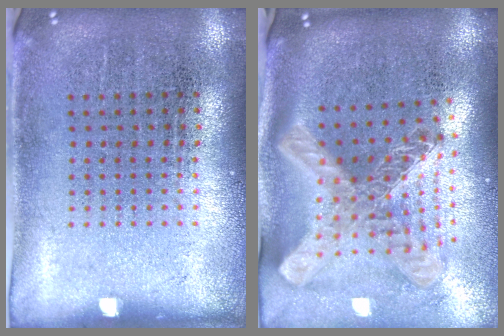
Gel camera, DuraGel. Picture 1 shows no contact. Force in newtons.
{"total": 3.0, "press": 2.1, "slide": 2.2}